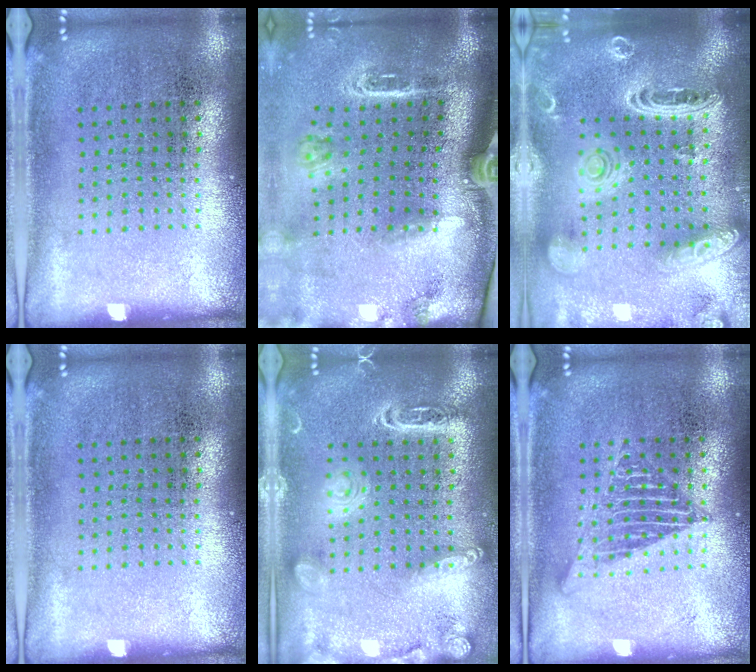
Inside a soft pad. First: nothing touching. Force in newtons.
{"total": 3.1, "press": 2.0, "slide": 2.3}
{"total": 3.7, "press": 2.9, "slide": 2.3}
{"total": 0.0}
{"total": 2.0, "press": 1.9, "slide": 0.1}
{"total": 2.4, "press": 2.3, "slide": 0.2}